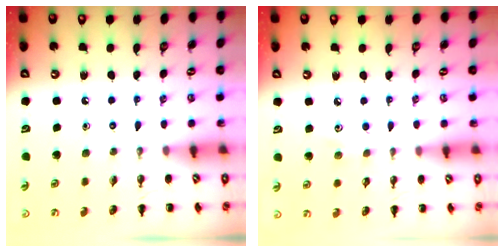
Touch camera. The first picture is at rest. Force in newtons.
{"total": 2.9, "press": 2.9, "slide": 0.6}